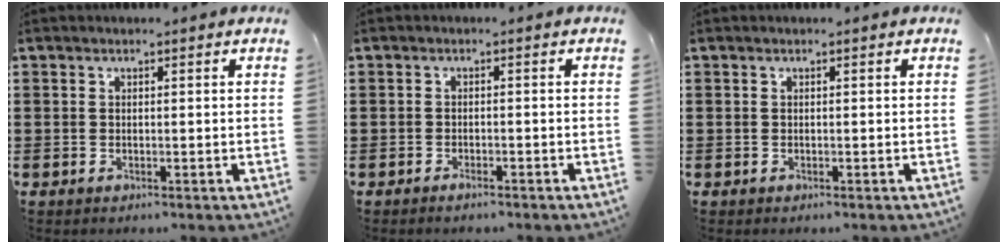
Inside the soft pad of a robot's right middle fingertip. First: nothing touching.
{"total": 1.0, "force": [-0.9, 0.3, 0.4], "torque": [-0.009, -0.002, -0.018]}
{"total": 0.0}